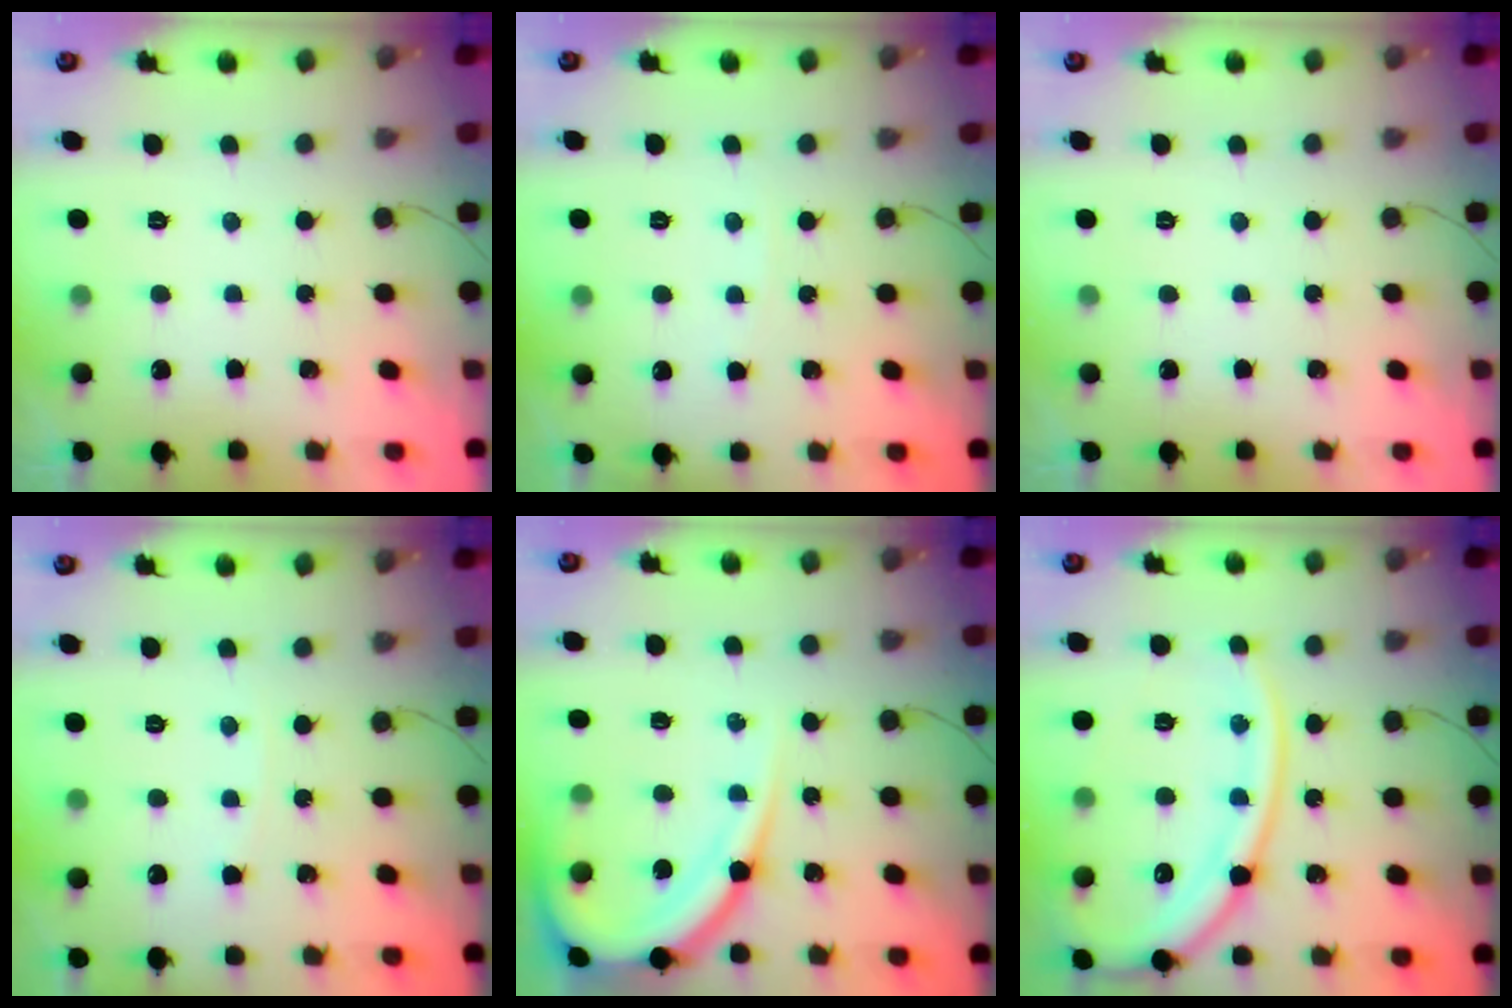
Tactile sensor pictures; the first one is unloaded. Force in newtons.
{"total": 2.8, "press": 2.8, "slide": 0.3}
{"total": 0.0}
{"total": 2.3, "press": 2.3, "slide": 0.3}
{"total": 14.5, "press": 14.4, "slide": 1.6}
{"total": 17.2, "press": 17.0, "slide": 2.0}